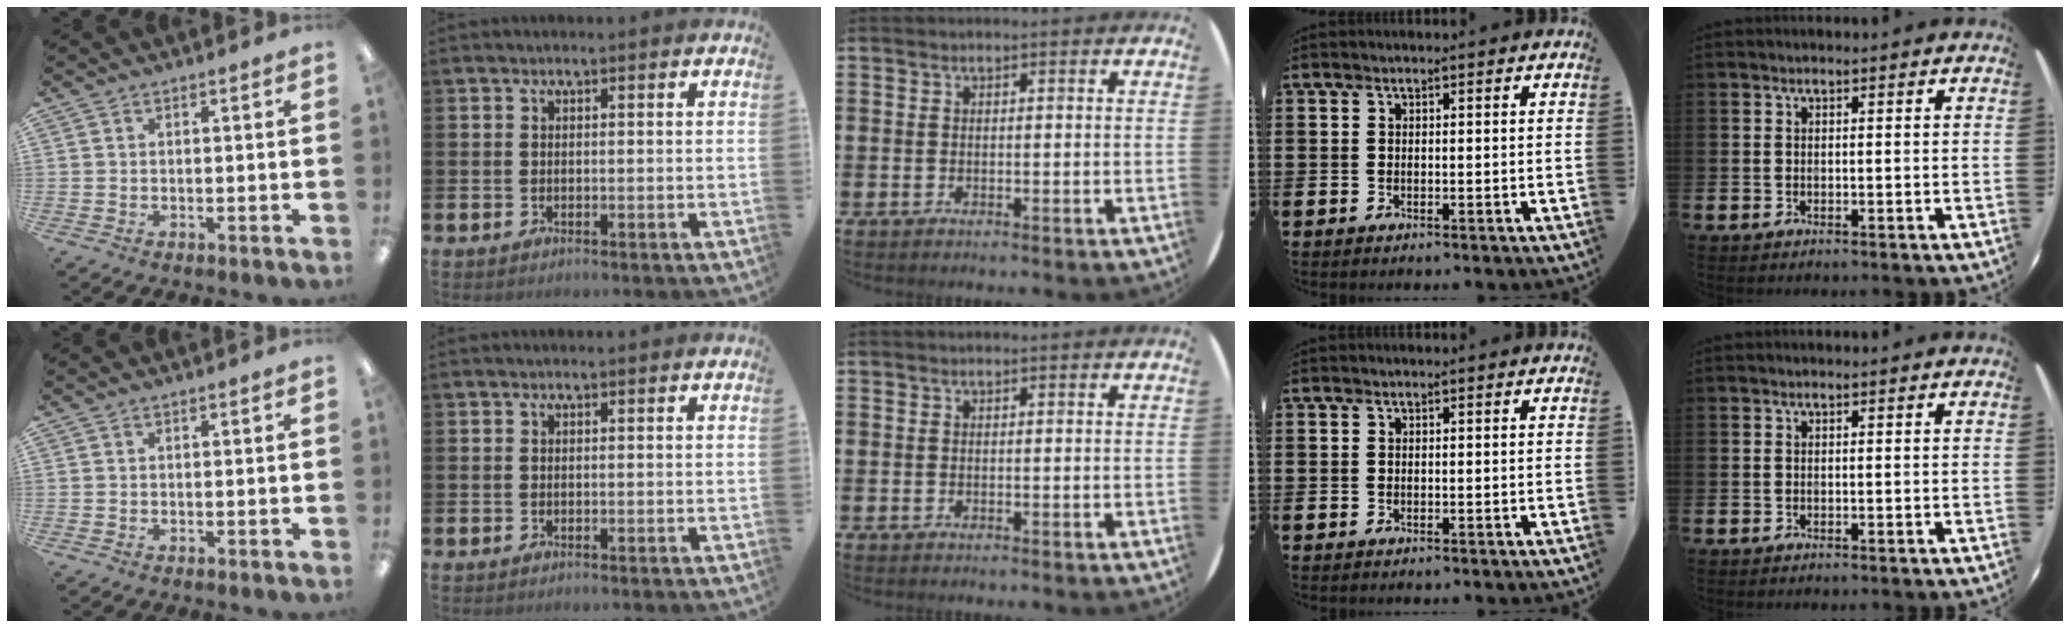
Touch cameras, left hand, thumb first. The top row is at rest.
{}